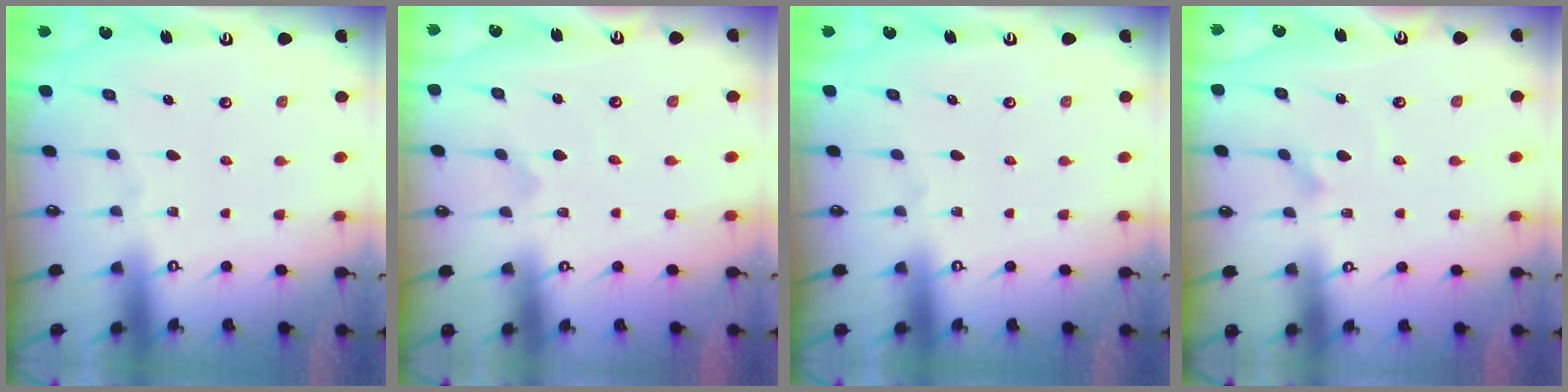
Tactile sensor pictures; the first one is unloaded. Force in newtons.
{"total": 0.0}
{"total": 0.0}
{"total": 1.3, "press": 1.3, "slide": 0.0}